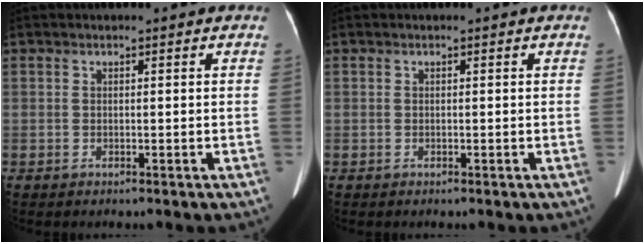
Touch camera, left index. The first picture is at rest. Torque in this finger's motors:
{"motor_torque": [0.00, 0.01, 0.00, 0.00]}